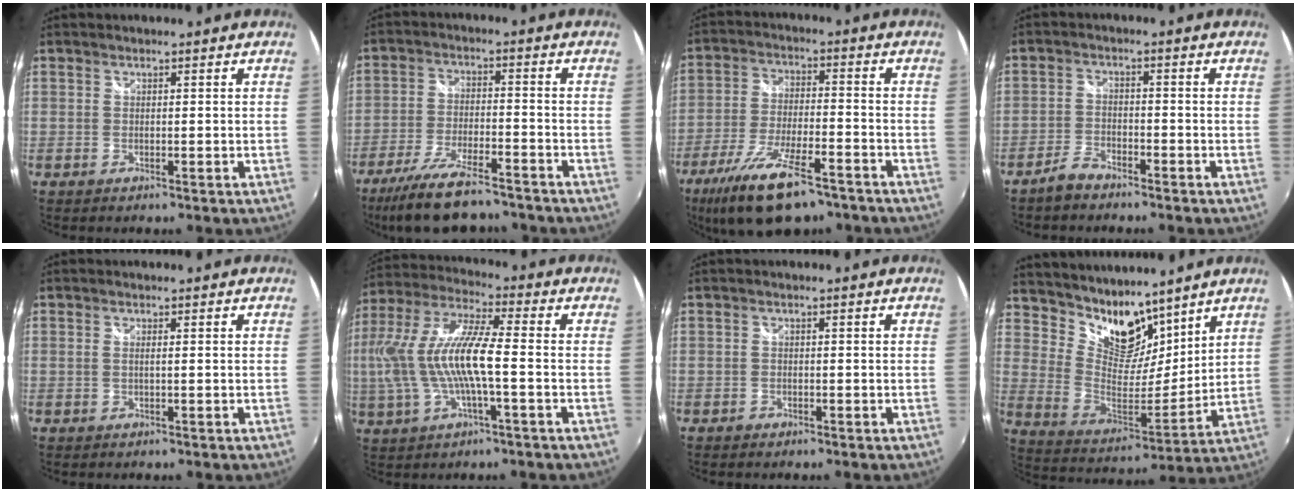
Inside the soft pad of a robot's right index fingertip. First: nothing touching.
{"total": 15.1, "force": [-12.5, 3.7, 7.5], "torque": [-0.163, -0.021, -0.207]}
{"total": 16.4, "force": [-11.2, 5.3, 10.6], "torque": [-0.219, -0.033, -0.192]}
{"total": 3.8, "force": [-3.3, 1.3, 1.5], "torque": [-0.044, 0.004, -0.064]}
{"total": 0.9, "force": [-0.1, -0.2, 0.9], "torque": [-0.016, -0.001, -0.004]}
{"total": 15.8, "force": [-1.4, 3.3, 15.4], "torque": [-0.290, -0.002, -0.027]}
{"total": 1.2, "force": [-0.9, 0.8, 0.2], "torque": [-0.007, -0.001, -0.014]}
{"total": 13.6, "force": [10.7, 6.6, 5.2], "torque": [-0.102, -0.004, 0.204]}